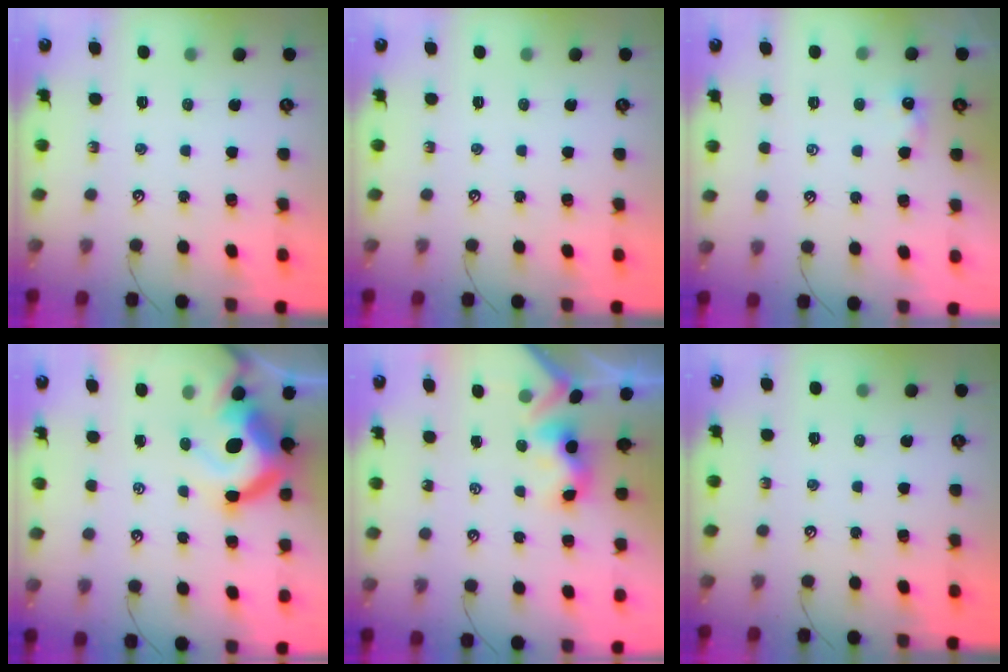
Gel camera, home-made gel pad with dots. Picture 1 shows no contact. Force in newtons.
{"total": 0.0}
{"total": 1.2, "press": 1.2, "slide": 0.3}
{"total": 15.9, "press": 15.7, "slide": 2.5}
{"total": 3.1, "press": 3.0, "slide": 0.5}
{"total": 0.0}